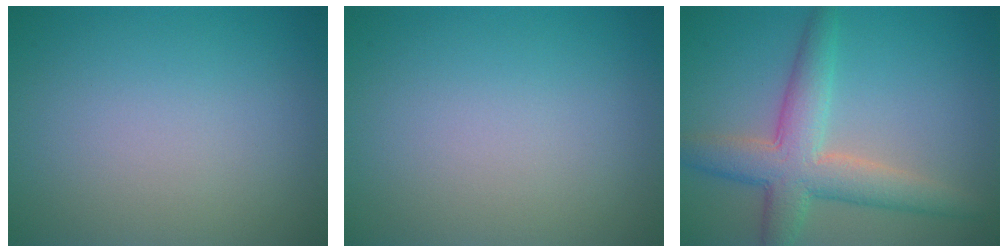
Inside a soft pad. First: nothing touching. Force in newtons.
{"total": 0.0}
{"total": 4.6, "press": 4.6, "slide": 0.3}